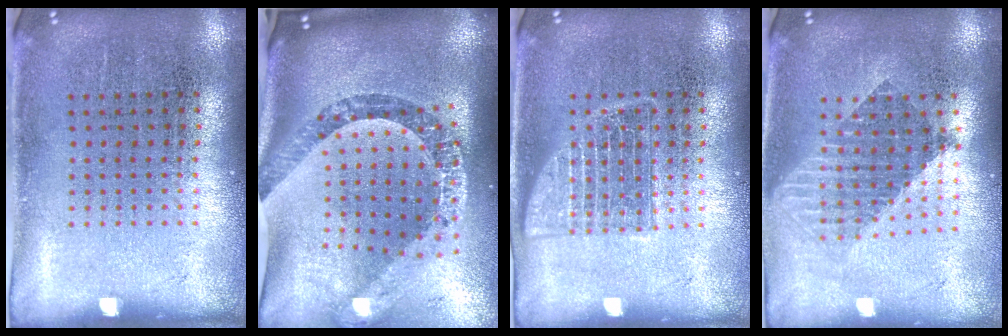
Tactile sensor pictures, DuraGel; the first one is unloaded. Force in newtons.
{"total": 2.6, "press": 1.9, "slide": 1.7}
{"total": 2.3, "press": 2.3, "slide": 0.3}
{"total": 1.7, "press": 1.4, "slide": 1.0}